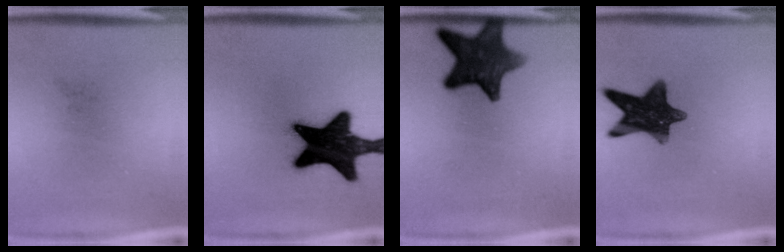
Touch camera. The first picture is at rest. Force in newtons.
{"total": 20.2}
{"total": 12.2}
{"total": 11.9}